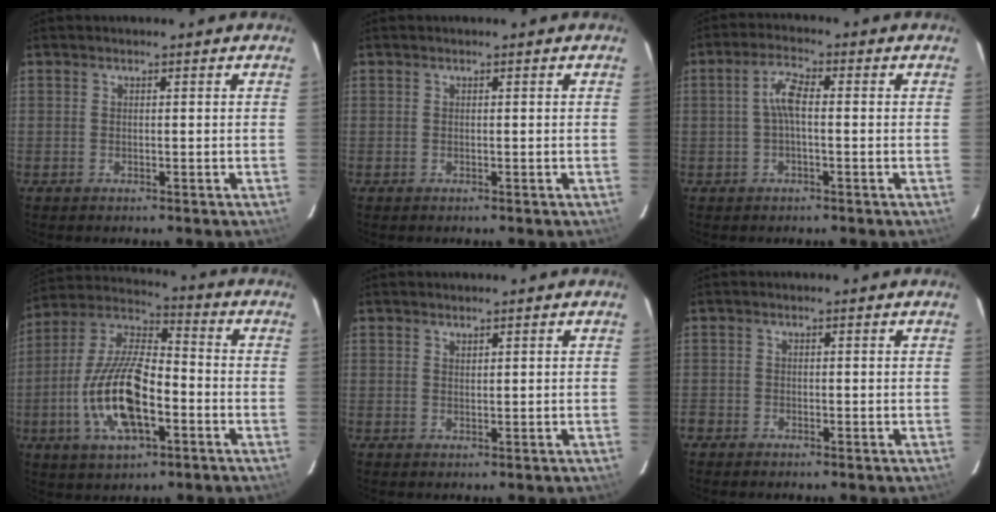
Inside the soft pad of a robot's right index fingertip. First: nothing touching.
{"total": 0.0}
{"total": 4.2, "force": [-0.2, 1.3, 4.0], "torque": [-0.084, 0.013, -0.005]}
{"total": 16.8, "force": [-5.1, 6.5, 14.7], "torque": [-0.307, -0.004, -0.096]}
{"total": 0.7, "force": [0.7, 0.2, 0.1], "torque": [-0.002, 0.000, 0.013]}
{"total": 1.5, "force": [-1.1, 1.0, 0.1], "torque": [-0.007, 0.001, -0.022]}